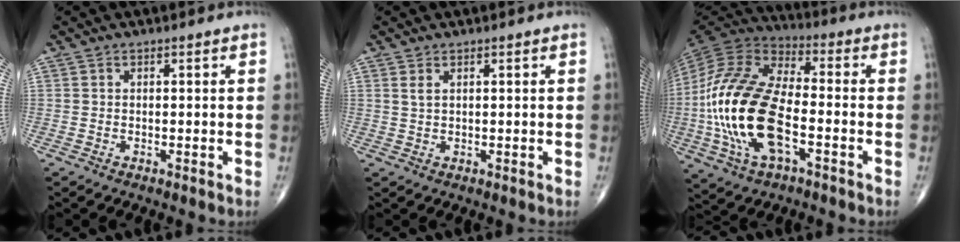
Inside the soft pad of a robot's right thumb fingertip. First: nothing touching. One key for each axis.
{"total": 1.1, "fx": 0.6, "fy": 0.5, "fz": 0.7, "tx": -0.015, "ty": 0.005, "tz": 0.015}
{"total": 22.7, "fx": -4.8, "fy": 11.1, "fz": 19.2, "tx": -0.412, "ty": 0.018, "tz": -0.088}